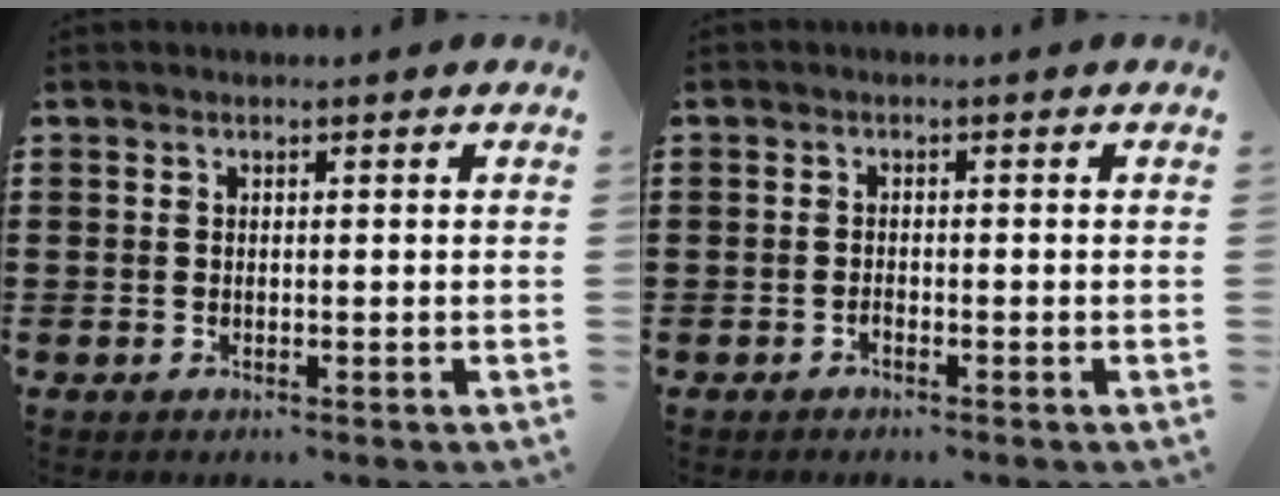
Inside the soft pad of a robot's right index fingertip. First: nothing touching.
{"total": 0.8, "force": [-0.7, 0.1, 0.3], "torque": [-0.009, -0.003, -0.013]}